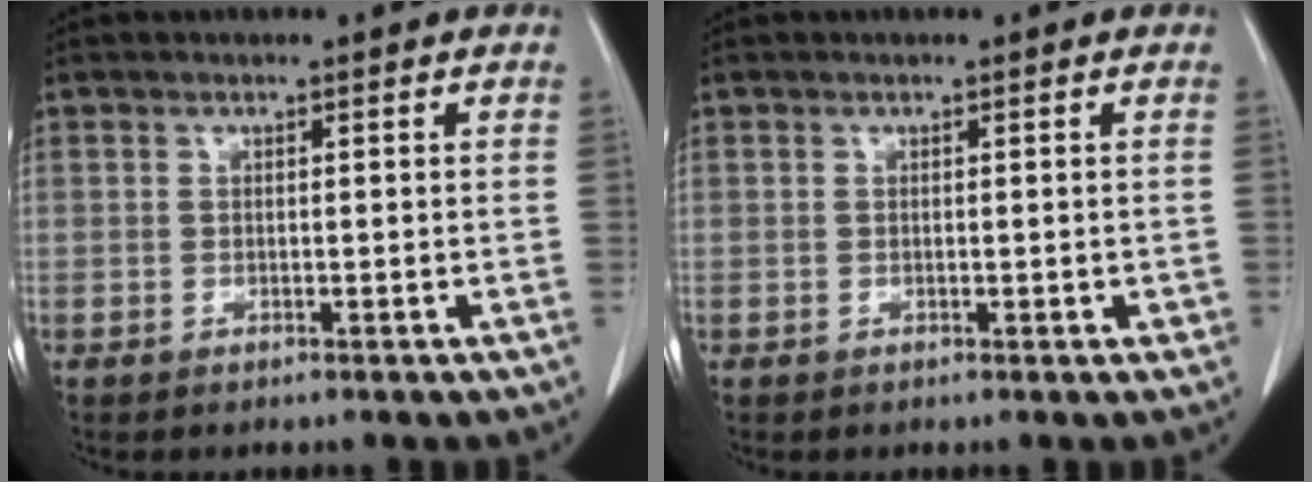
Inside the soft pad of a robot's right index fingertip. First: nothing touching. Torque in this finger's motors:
{"motor_torque": [0.27, -0.05, 0.11, 0.11]}